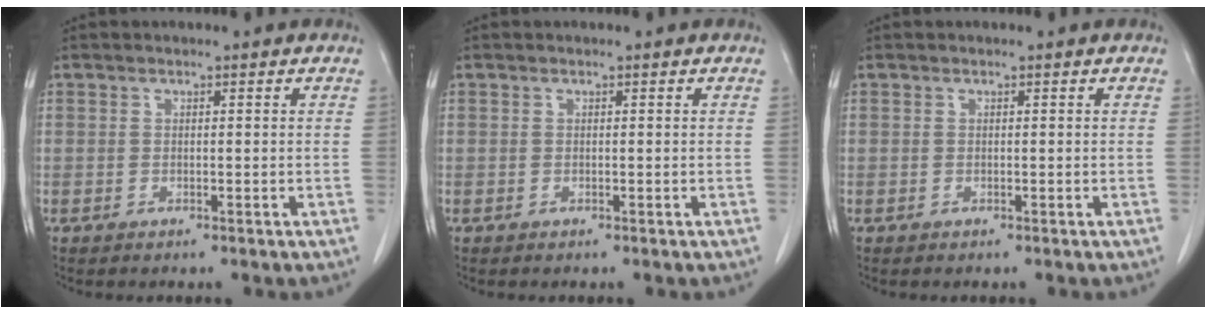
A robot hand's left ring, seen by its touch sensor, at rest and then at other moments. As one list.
[{"total": 0.0}, {"total": 0.0}]